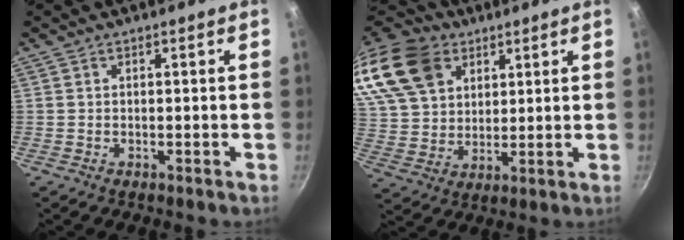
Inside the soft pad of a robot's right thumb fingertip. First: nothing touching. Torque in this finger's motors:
{"motor_torque": [0.04, 2.29, 0.56, -0.31, 0.17]}